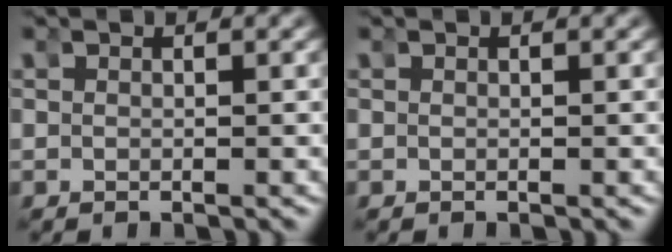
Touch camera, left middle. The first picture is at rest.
{"total": 0.0}